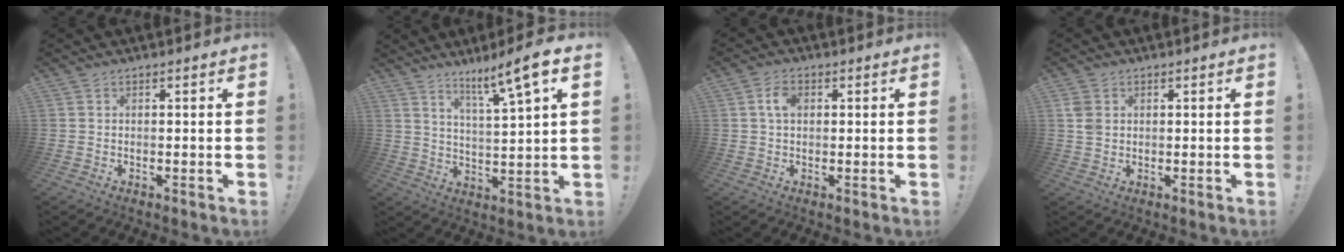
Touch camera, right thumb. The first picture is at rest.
{"total": 10.4, "force": [6.5, 0.0, 8.1], "torque": [-0.123, -0.042, 0.095]}
{"total": 4.5, "force": [1.1, 2.8, 3.4], "torque": [-0.055, 0.004, 0.016]}
{"total": 3.7, "force": [1.1, 2.9, 2.0], "torque": [-0.027, 0.001, 0.023]}